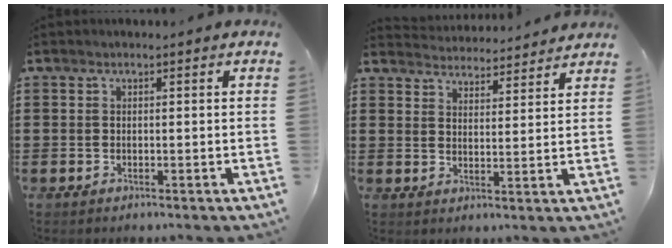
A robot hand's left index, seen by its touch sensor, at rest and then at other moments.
{"total": 4.1, "force": [4.1, 0.0, -0.2], "torque": [-0.011, -0.021, 0.074]}